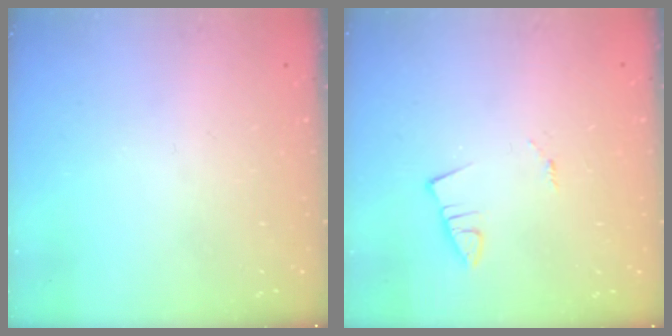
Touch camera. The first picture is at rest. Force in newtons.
{"total": 1.0, "press": 1.0, "slide": 0.1}